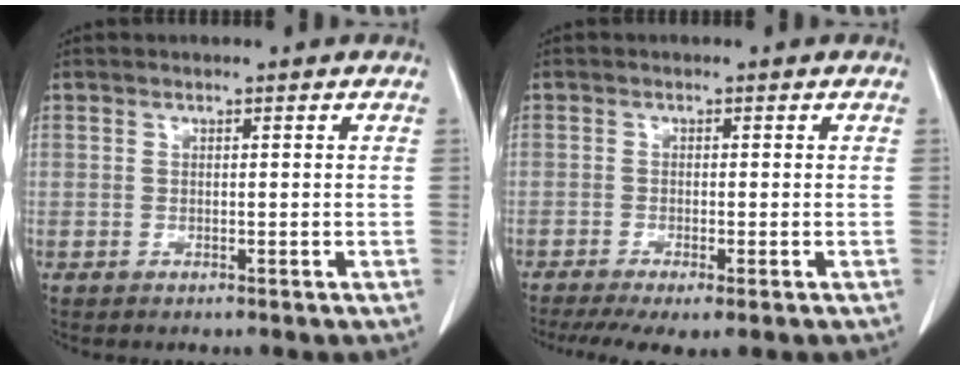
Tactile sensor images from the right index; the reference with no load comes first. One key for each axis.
{"total": 7.0, "fx": -4.8, "fy": 1.3, "fz": 4.9, "tx": -0.077, "ty": -0.016, "tz": -0.079}